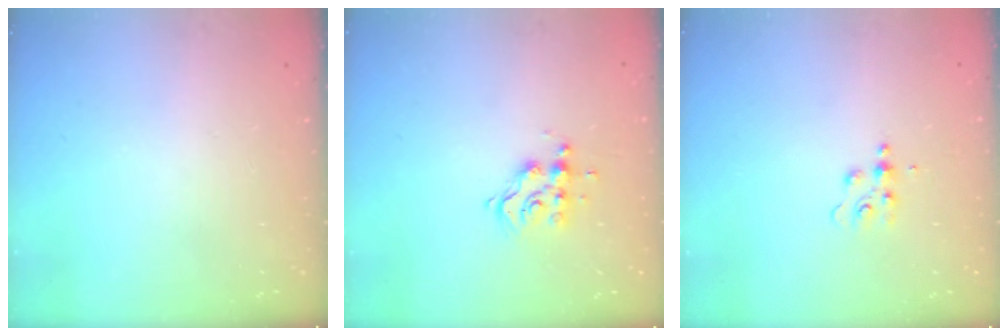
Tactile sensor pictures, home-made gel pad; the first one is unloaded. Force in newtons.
{"total": 8.9, "press": 8.8, "slide": 0.8}
{"total": 4.6, "press": 4.6, "slide": 0.6}